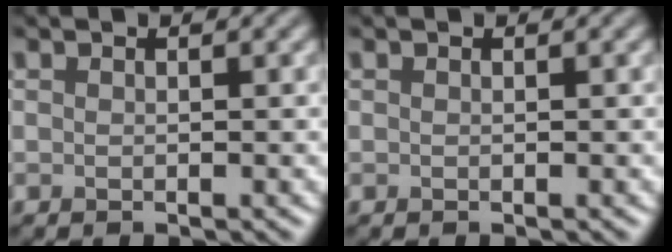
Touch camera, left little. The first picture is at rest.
{"total": 0.0}